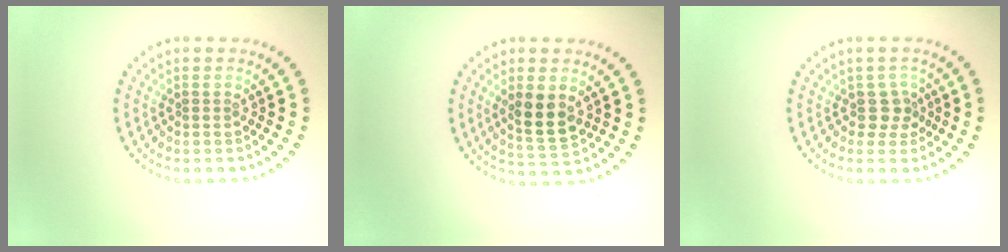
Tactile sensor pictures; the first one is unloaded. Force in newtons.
{"total": 3.5, "press": 3.4, "slide": 0.9}
{"total": 2.0, "press": 1.6, "slide": 1.3}